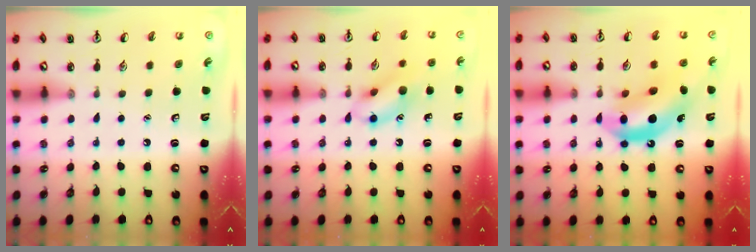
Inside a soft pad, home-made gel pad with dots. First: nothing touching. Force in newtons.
{"total": 11.3, "press": 11.2, "slide": 1.2}
{"total": 12.9, "press": 12.3, "slide": 3.8}